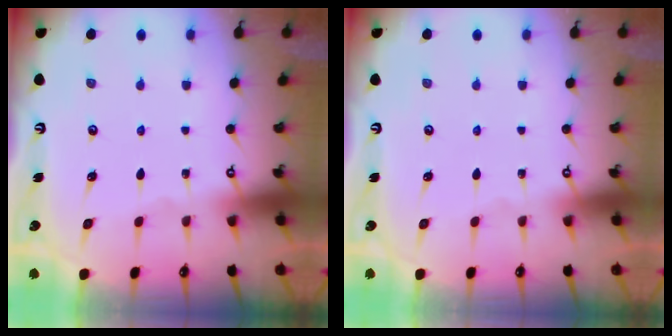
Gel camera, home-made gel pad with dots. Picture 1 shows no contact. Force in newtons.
{"total": 0.0}